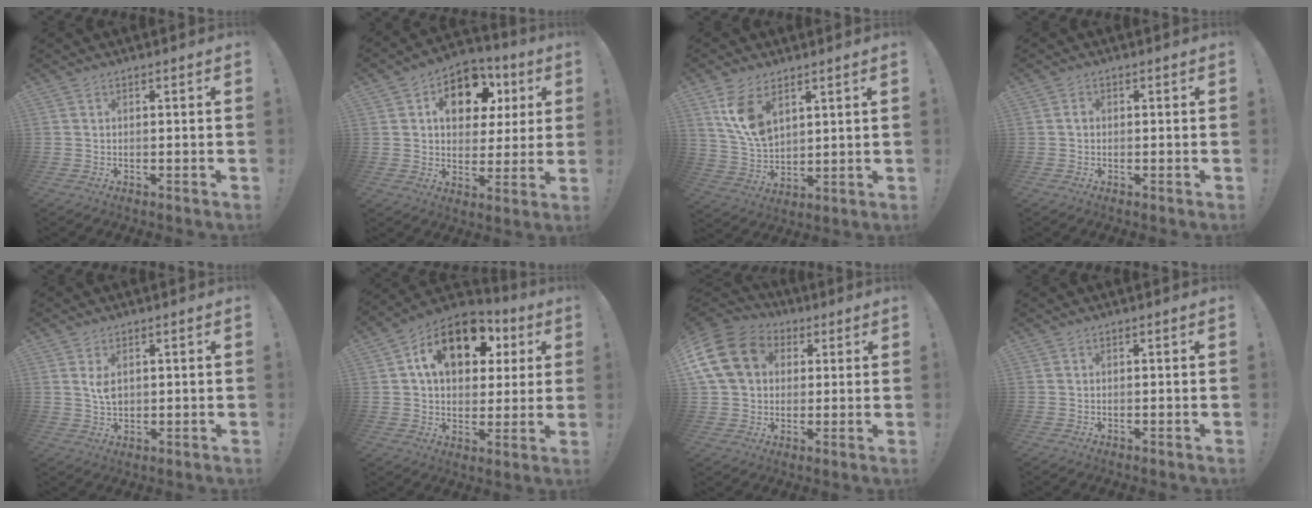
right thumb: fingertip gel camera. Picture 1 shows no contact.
{"total": 14.6, "force": [5.5, 10.2, 8.8], "torque": [-0.124, -0.015, 0.101]}
{"total": 10.8, "force": [5.8, 6.4, 6.5], "torque": [-0.120, -0.022, 0.112]}
{"total": 0.9, "force": [-0.2, 0.8, 0.5], "torque": [-0.012, 0.006, -0.004]}
{"total": 4.1, "force": [1.1, 2.7, 2.9], "torque": [-0.040, -0.002, 0.019]}
{"total": 17.9, "force": [7.0, 11.5, 11.9], "torque": [-0.187, -0.011, 0.124]}
{"total": 17.6, "force": [4.7, 13.7, 9.9], "torque": [-0.175, -0.004, 0.096]}
{"total": 0.0}